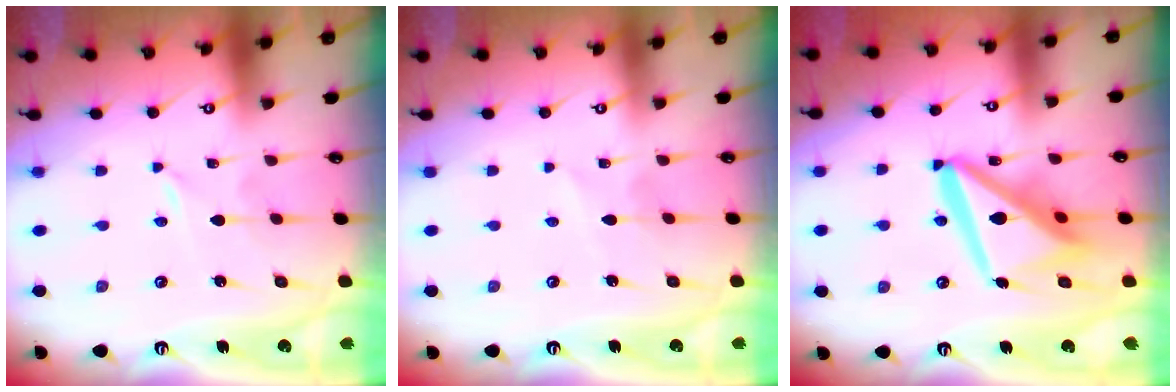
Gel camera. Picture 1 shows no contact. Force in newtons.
{"total": 2.6, "press": 2.6, "slide": 0.3}
{"total": 16.5, "press": 16.4, "slide": 2.1}